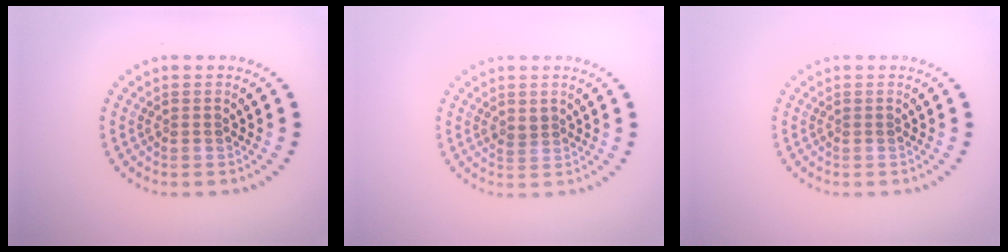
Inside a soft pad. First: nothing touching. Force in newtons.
{"total": 1.1, "press": 0.9, "slide": 0.6}
{"total": 0.0}